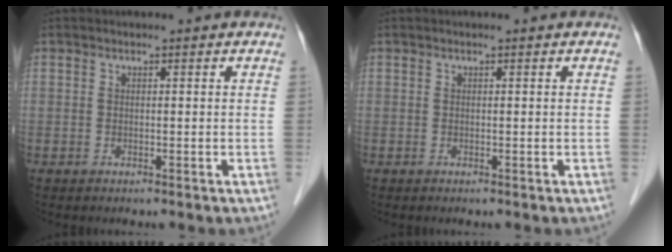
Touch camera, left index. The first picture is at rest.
{"total": 0.0}